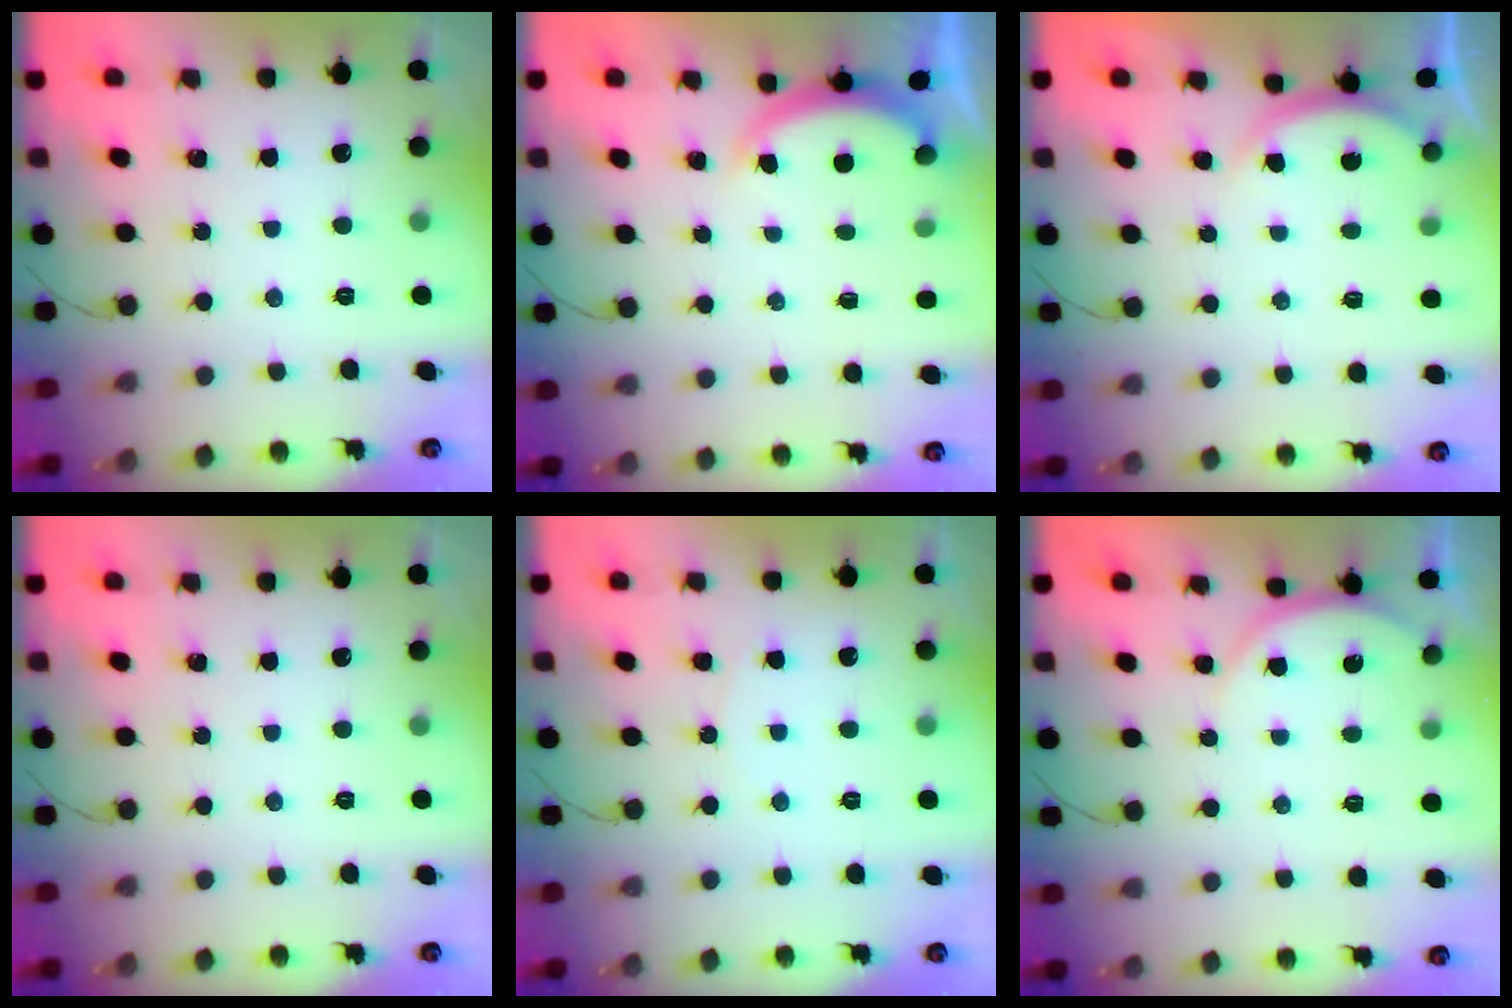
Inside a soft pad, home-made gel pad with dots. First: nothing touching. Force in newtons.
{"total": 2.2, "press": 2.2, "slide": 0.5}
{"total": 2.8, "press": 2.8, "slide": 0.6}
{"total": 0.0}
{"total": 4.1, "press": 4.1, "slide": 0.5}
{"total": 5.2, "press": 5.1, "slide": 0.6}